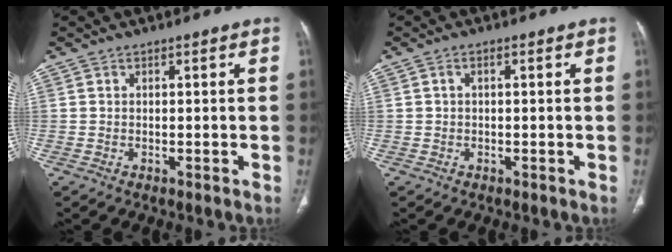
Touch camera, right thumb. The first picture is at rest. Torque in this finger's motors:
{"motor_torque": [-0.12, 0.19, -0.38, 0.28, 0.08]}